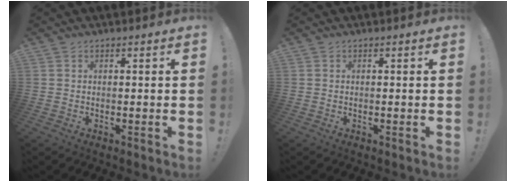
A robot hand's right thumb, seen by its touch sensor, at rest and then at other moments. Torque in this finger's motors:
{"motor_torque": [-0.32, 0.32, 0.00, -0.01, 0.06]}